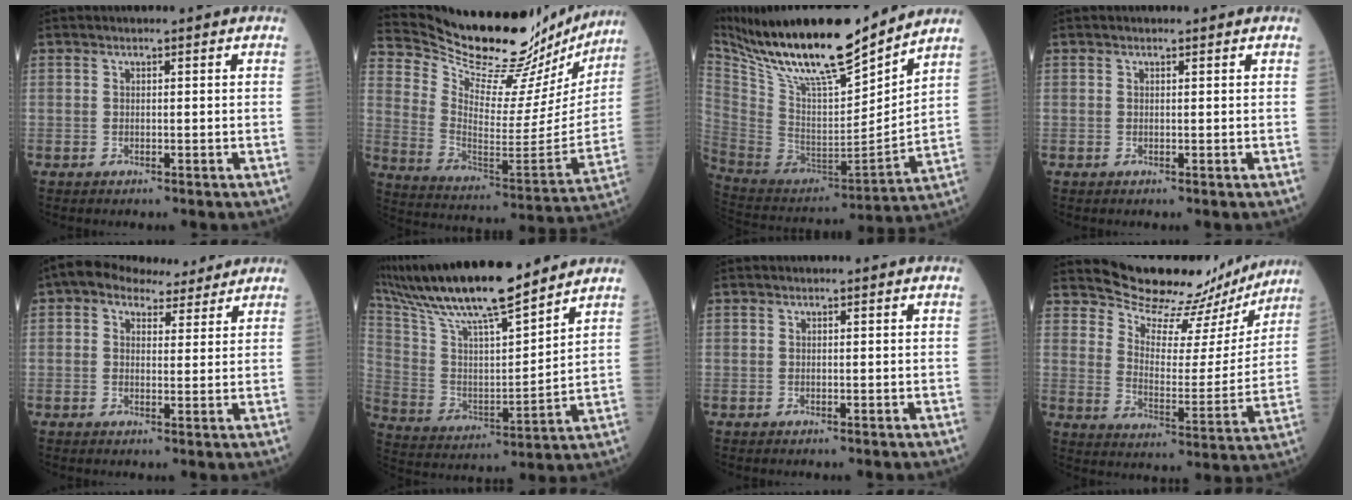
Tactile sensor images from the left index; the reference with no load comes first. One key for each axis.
{"total": 27.0, "fx": 25.1, "fy": 5.6, "fz": 8.4, "tx": -0.141, "ty": -0.080, "tz": 0.349}
{"total": 23.1, "fx": 18.3, "fy": 3.3, "fz": 13.6, "tx": -0.246, "ty": -0.009, "tz": 0.331}
{"total": 0.0}
{"total": 7.4, "fx": 5.7, "fy": 3.7, "fz": 2.8, "tx": -0.042, "ty": 0.028, "tz": 0.080}
{"total": 21.1, "fx": 17.8, "fy": 2.2, "fz": 11.0, "tx": -0.211, "ty": 0.015, "tz": 0.315}
{"total": 0.0}
{"total": 17.7, "fx": 16.6, "fy": 4.9, "fz": 3.5, "tx": -0.040, "ty": -0.033, "tz": 0.210}